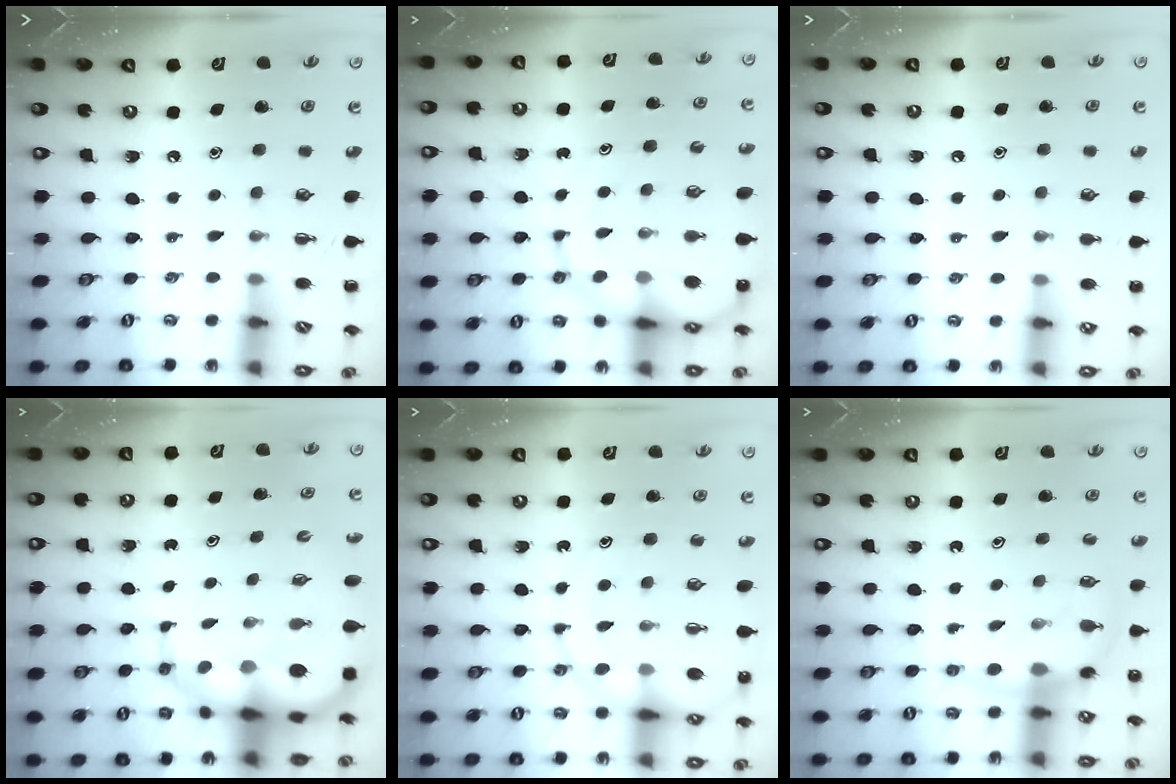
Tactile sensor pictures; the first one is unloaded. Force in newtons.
{"total": 13.6, "press": 13.1, "slide": 3.5}
{"total": 5.8, "press": 5.5, "slide": 2.0}
{"total": 12.0, "press": 11.5, "slide": 3.2}
{"total": 15.0, "press": 14.3, "slide": 4.5}
{"total": 8.2, "press": 8.1, "slide": 1.4}